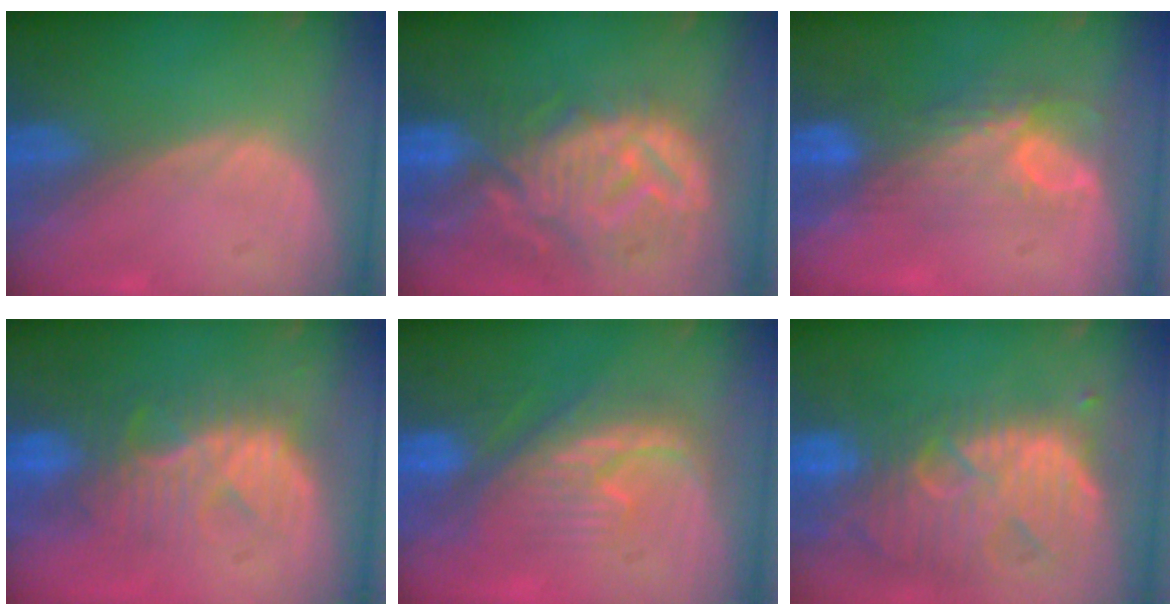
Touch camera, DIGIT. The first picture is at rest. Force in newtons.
{"total": 12.1, "press": 10.9, "slide": 5.4}
{"total": 7.8, "press": 6.8, "slide": 3.8}
{"total": 8.7, "press": 8.5, "slide": 1.9}
{"total": 7.9, "press": 7.8, "slide": 1.2}
{"total": 13.4, "press": 11.5, "slide": 6.9}